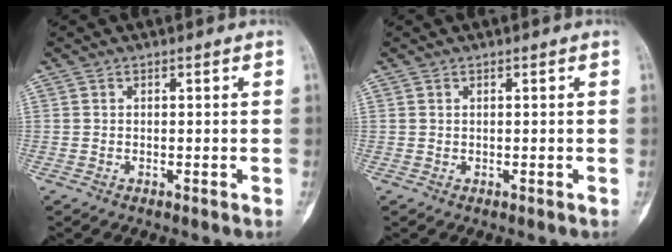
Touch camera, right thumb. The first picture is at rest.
{"total": 0.0}